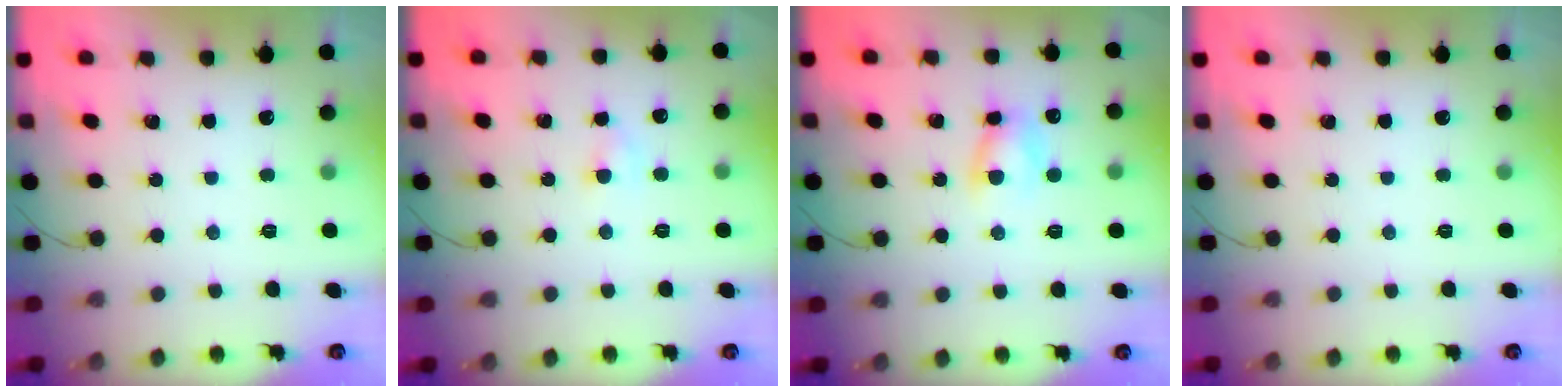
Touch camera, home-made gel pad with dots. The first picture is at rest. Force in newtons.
{"total": 3.0, "press": 2.8, "slide": 1.0}
{"total": 6.0, "press": 5.8, "slide": 1.2}
{"total": 0.0}